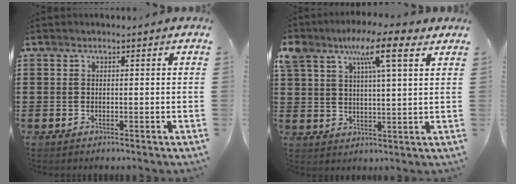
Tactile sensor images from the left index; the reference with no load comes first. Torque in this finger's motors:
{"motor_torque": [1.28, 0.78, 0.91, 0.21]}